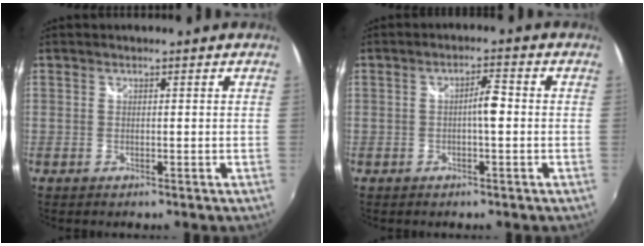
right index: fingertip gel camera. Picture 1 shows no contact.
{"total": 3.1, "force": [-0.4, 0.6, 3.0], "torque": [-0.050, 0.008, -0.008]}